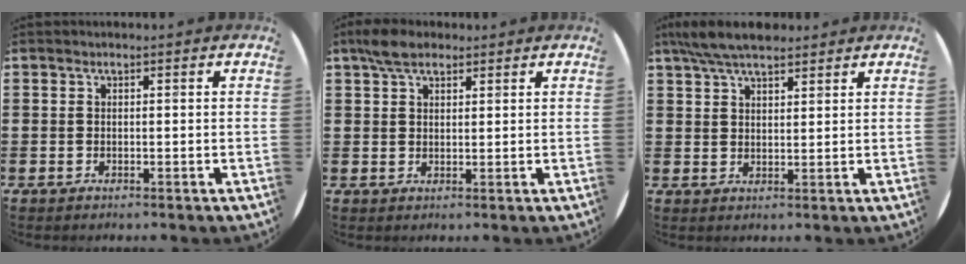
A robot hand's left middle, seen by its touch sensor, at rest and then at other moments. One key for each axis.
{"total": 4.0, "fx": 3.1, "fy": 1.9, "fz": 1.8, "tx": -0.033, "ty": 0.006, "tz": 0.056}
{"total": 6.0, "fx": 5.1, "fy": 1.5, "fz": 2.7, "tx": -0.066, "ty": -0.006, "tz": 0.095}